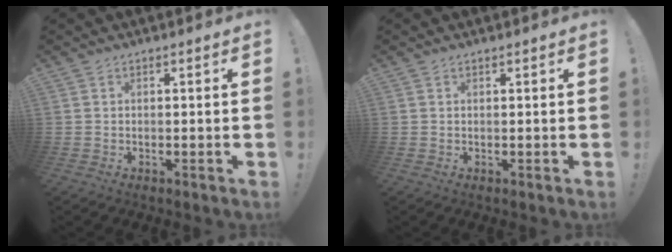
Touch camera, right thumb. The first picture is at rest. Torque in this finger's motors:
{"motor_torque": [0.02, -0.16, -0.03, 0.03, 0.04]}